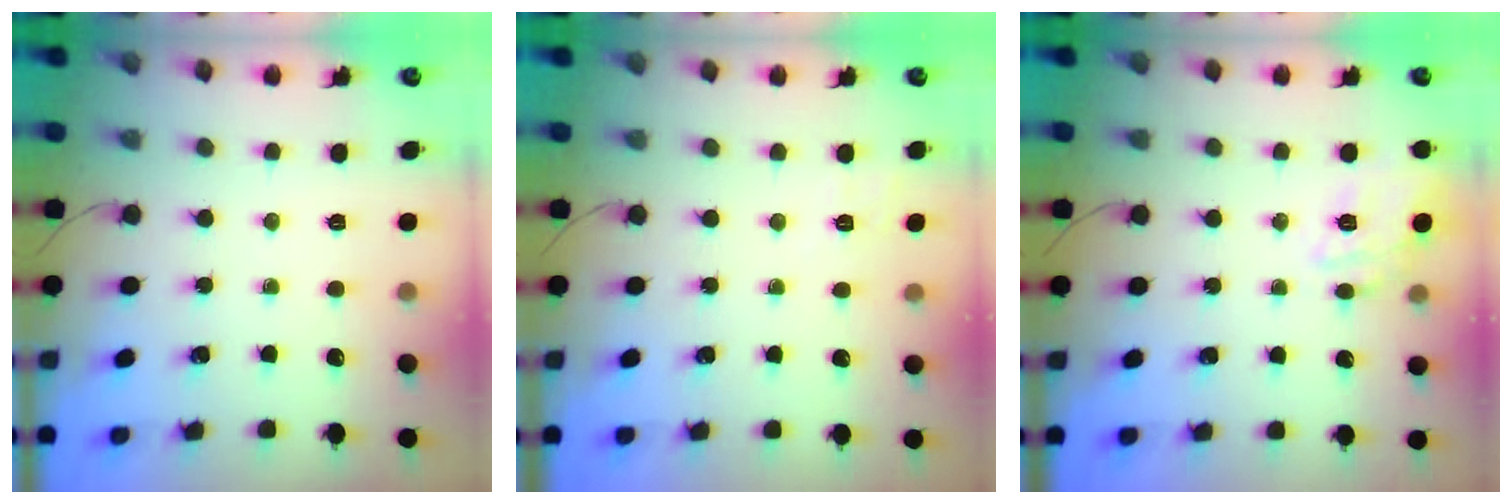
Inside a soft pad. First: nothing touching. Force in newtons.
{"total": 2.8, "press": 2.3, "slide": 1.7}
{"total": 12.4, "press": 12.4, "slide": 0.5}